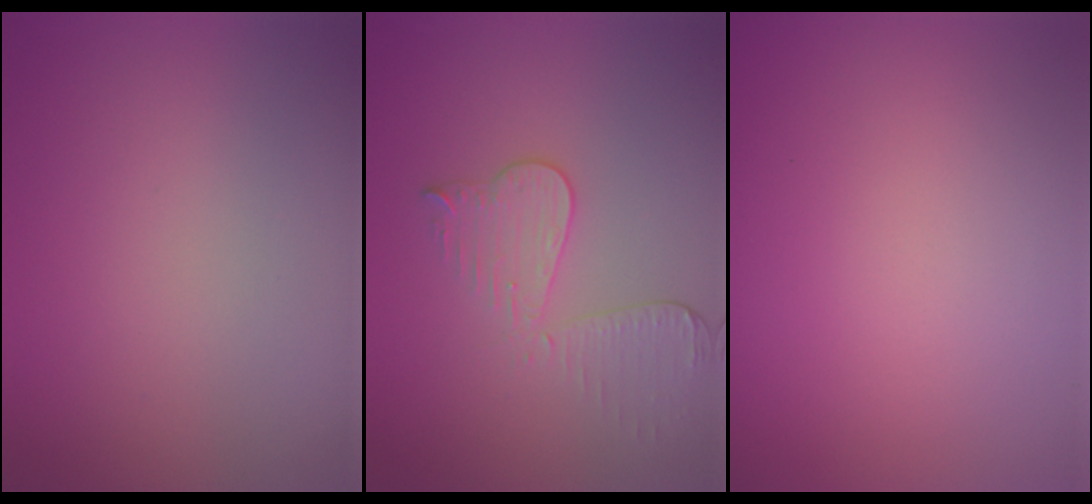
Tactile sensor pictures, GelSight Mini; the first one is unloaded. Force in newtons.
{"total": 3.6, "press": 3.1, "slide": 1.8}
{"total": 0.0}